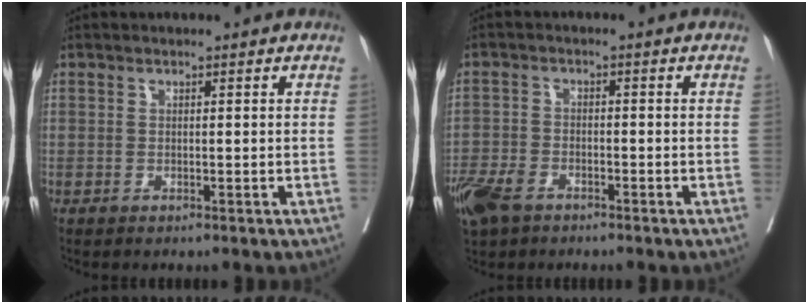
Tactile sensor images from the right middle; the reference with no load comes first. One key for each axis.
{"total": 7.7, "fx": -5.3, "fy": 4.0, "fz": 3.9, "tx": -0.087, "ty": -0.007, "tz": -0.098}